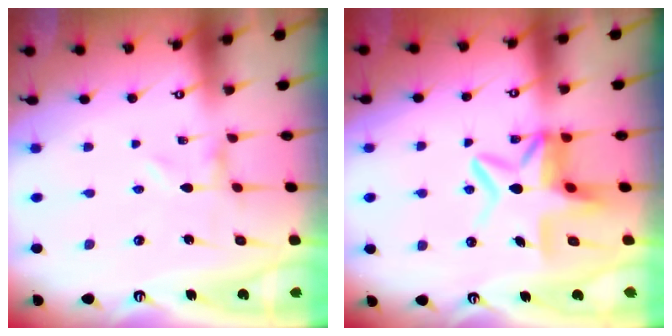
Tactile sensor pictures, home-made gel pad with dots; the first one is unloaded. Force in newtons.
{"total": 10.5, "press": 10.3, "slide": 2.1}